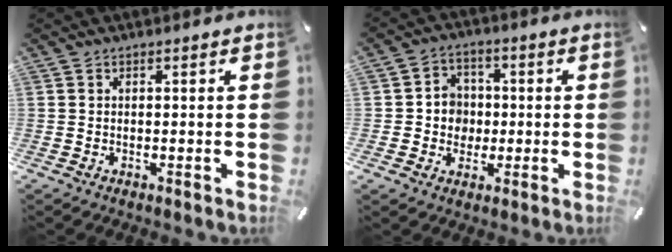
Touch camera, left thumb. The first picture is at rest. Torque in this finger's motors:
{"motor_torque": [1.03, 0.98, 0.07, 0.16, 0.07]}